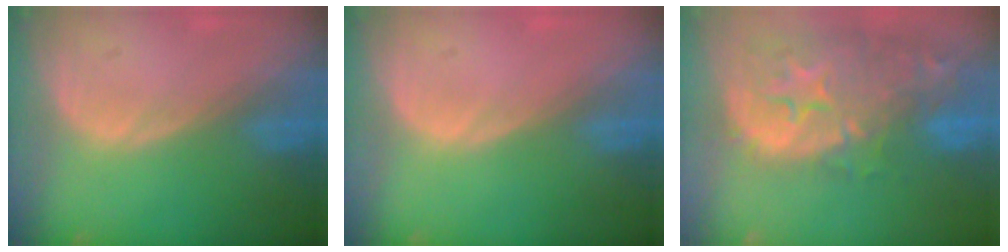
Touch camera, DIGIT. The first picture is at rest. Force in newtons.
{"total": 0.0}
{"total": 15.1, "press": 12.1, "slide": 9.0}